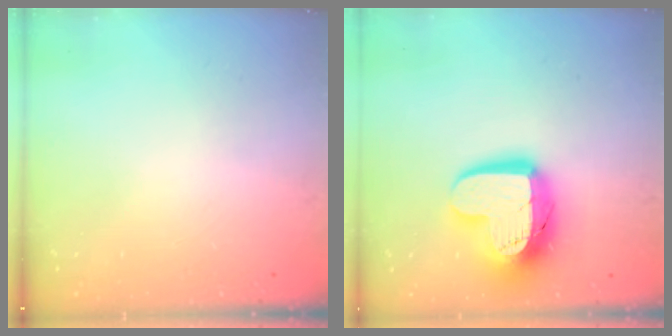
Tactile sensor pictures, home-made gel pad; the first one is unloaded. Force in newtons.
{"total": 18.0, "press": 17.9, "slide": 1.2}